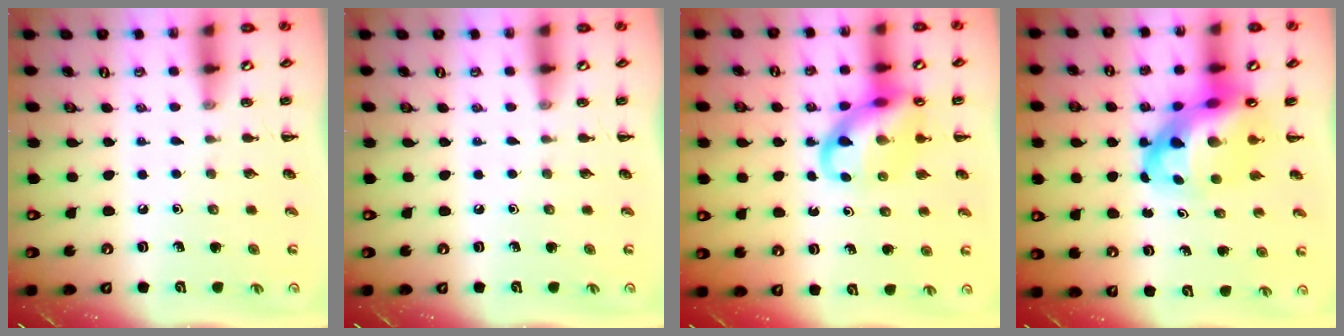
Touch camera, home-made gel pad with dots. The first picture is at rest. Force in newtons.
{"total": 0.0}
{"total": 14.2, "press": 14.0, "slide": 2.5}
{"total": 10.4, "press": 10.0, "slide": 3.0}